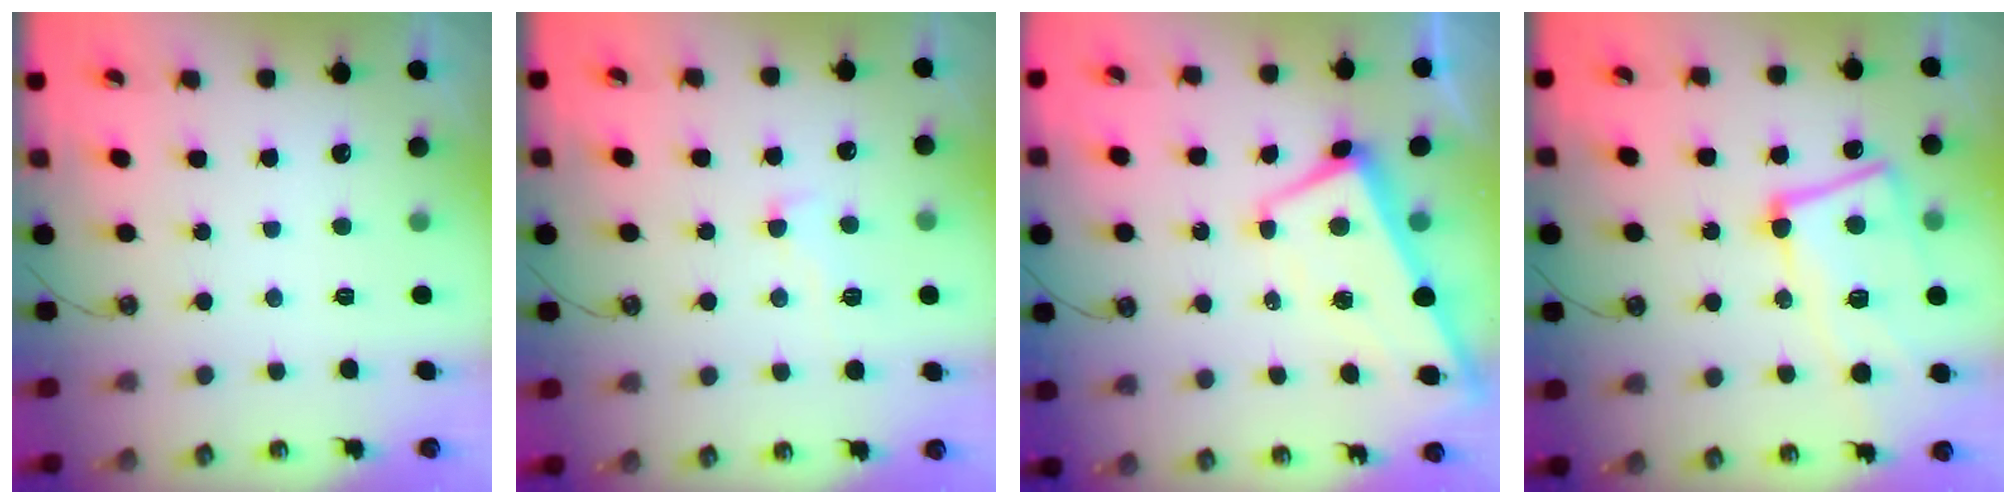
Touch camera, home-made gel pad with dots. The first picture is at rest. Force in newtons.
{"total": 0.8, "press": 0.5, "slide": 0.6}
{"total": 0.9, "press": 0.2, "slide": 0.9}
{"total": 11.0, "press": 10.8, "slide": 2.3}